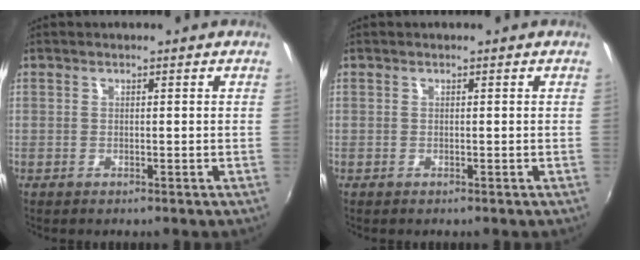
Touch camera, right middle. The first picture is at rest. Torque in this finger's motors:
{"motor_torque": [-0.41, -0.42, -0.03, -0.01]}